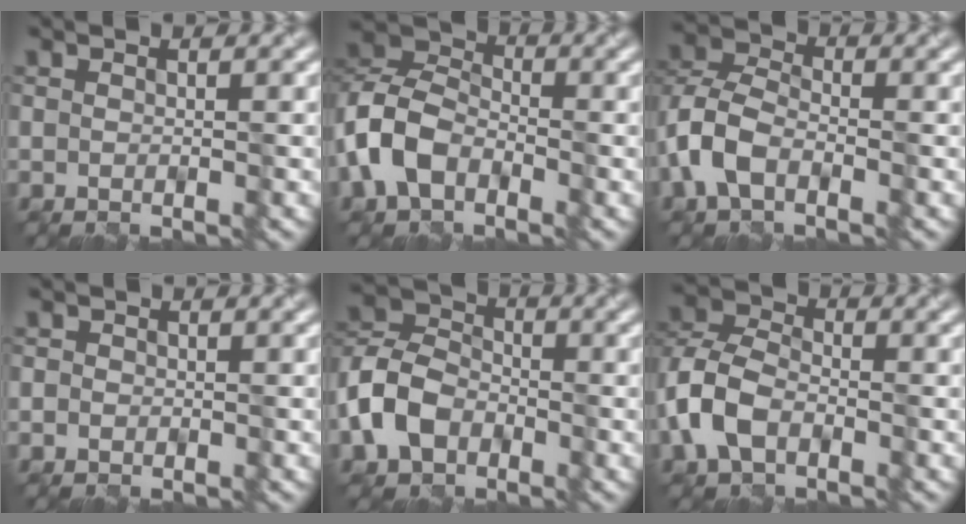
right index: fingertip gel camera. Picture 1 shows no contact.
{"total": 6.7, "force": [-3.0, 4.6, 3.9], "torque": [-0.086, 0.007, -0.072]}
{"total": 5.1, "force": [-2.2, 3.2, 3.4], "torque": [-0.079, 0.006, -0.054]}
{"total": 0.8, "force": [-0.1, 0.8, 0.0], "torque": [0.004, -0.005, -0.002]}
{"total": 6.5, "force": [-2.8, 4.8, 3.3], "torque": [-0.072, 0.006, -0.069]}
{"total": 5.9, "force": [-2.3, 3.9, 3.7], "torque": [-0.085, 0.006, -0.055]}